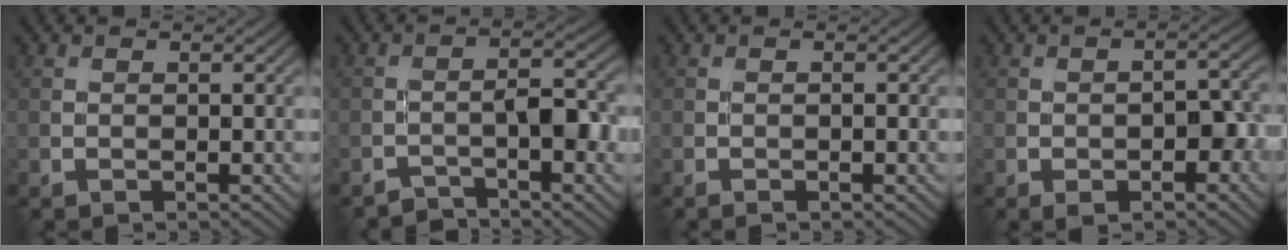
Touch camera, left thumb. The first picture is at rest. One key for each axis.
{"total": 4.6, "fx": -2.9, "fy": 1.3, "fz": 3.3, "tx": -0.052, "ty": 0.010, "tz": -0.055}
{"total": 1.1, "fx": -0.5, "fy": 0.1, "fz": 0.9, "tx": -0.016, "ty": 0.001, "tz": -0.010}
{"total": 5.8, "fx": -2.1, "fy": 2.7, "fz": 4.6, "tx": -0.064, "ty": -0.003, "tz": -0.030}